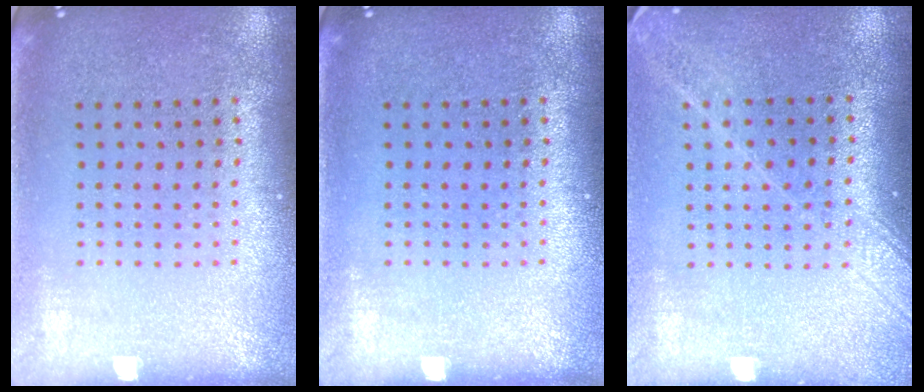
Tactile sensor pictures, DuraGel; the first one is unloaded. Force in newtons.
{"total": 0.0}
{"total": 1.8, "press": 1.5, "slide": 1.0}